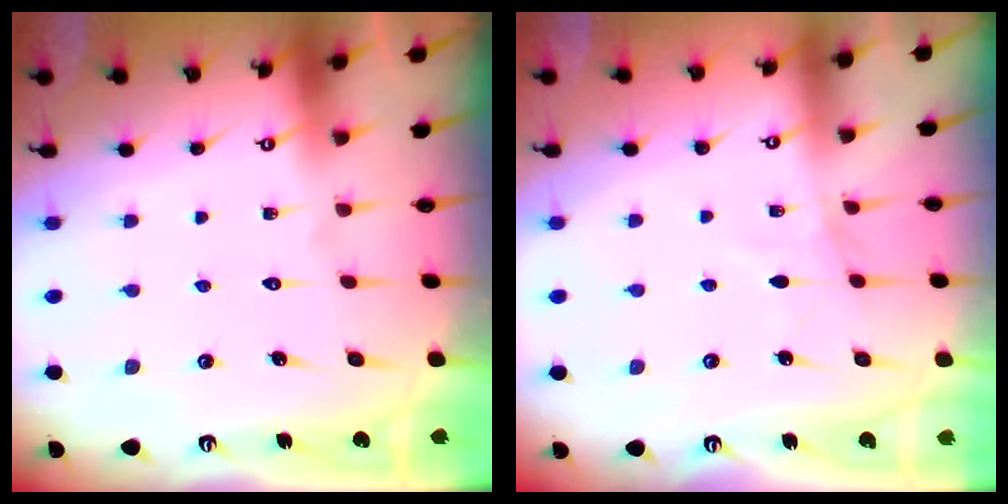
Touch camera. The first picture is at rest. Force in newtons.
{"total": 2.6, "press": 2.6, "slide": 0.3}